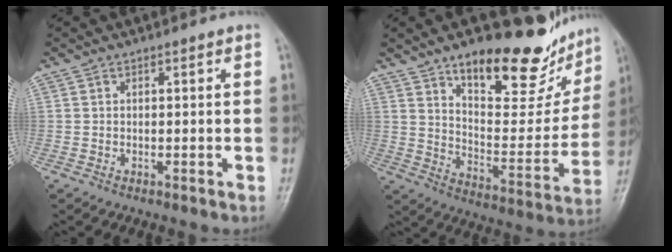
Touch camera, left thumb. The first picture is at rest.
{"total": 22.2, "force": [15.9, 8.5, 13.0], "torque": [-0.127, -0.092, 0.243]}